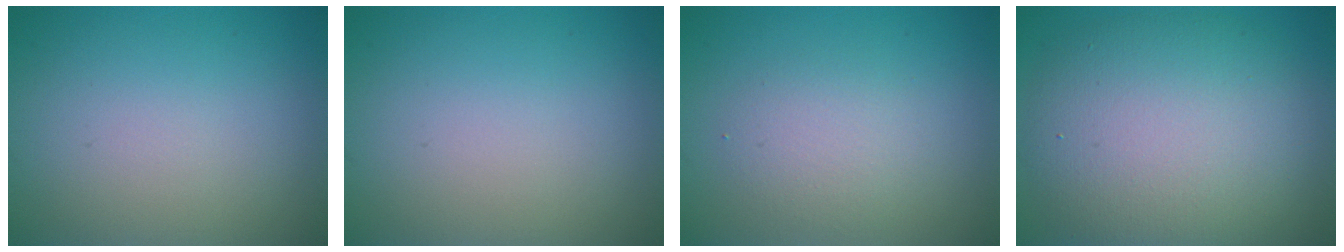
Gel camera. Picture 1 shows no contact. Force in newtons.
{"total": 0.0}
{"total": 2.5, "press": 2.5, "slide": 0.2}
{"total": 10.2, "press": 10.2, "slide": 0.5}